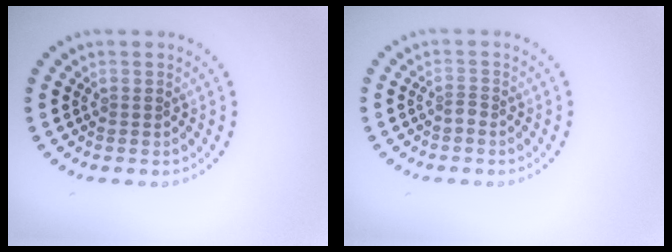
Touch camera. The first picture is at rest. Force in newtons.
{"total": 0.8, "press": 0.4, "slide": 0.6}